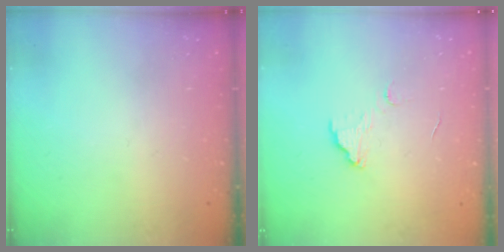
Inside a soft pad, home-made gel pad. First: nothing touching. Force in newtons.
{"total": 5.9, "press": 5.9, "slide": 0.4}